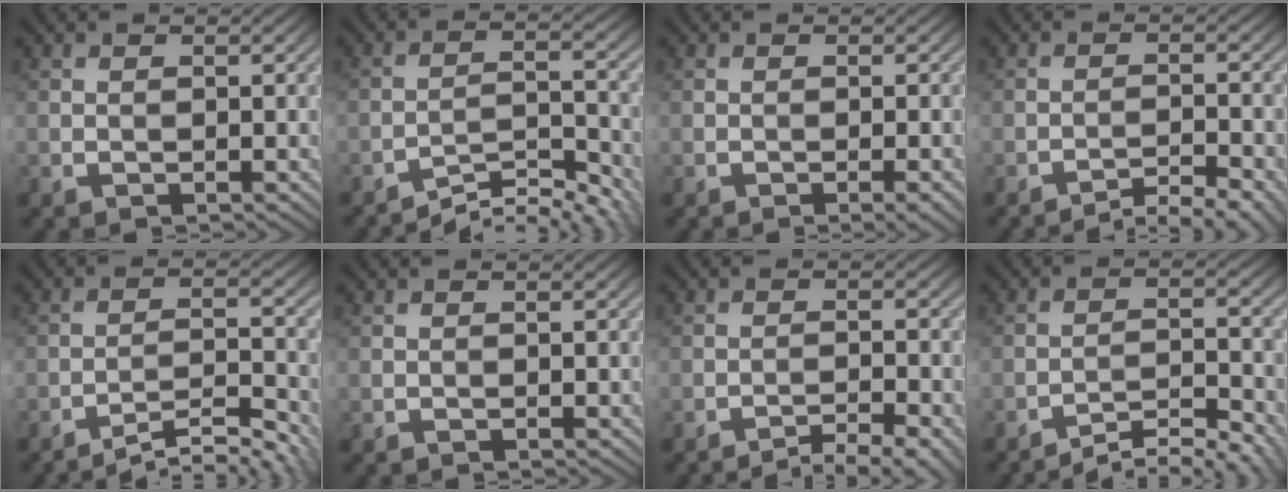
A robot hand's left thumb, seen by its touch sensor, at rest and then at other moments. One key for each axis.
{"total": 5.6, "fx": -5.1, "fy": 0.4, "fz": 2.3, "tx": -0.037, "ty": 0.003, "tz": -0.084}
{"total": 1.6, "fx": -0.8, "fy": 0.1, "fz": 1.3, "tx": -0.022, "ty": 0.003, "tz": -0.018}
{"total": 3.7, "fx": -3.2, "fy": -0.1, "fz": 1.8, "tx": -0.027, "ty": 0.008, "tz": -0.049}
{"total": 5.0, "fx": -4.3, "fy": 0.0, "fz": 2.6, "tx": -0.043, "ty": 0.004, "tz": -0.066}
{"total": 0.0}
{"total": 4.0, "fx": -3.4, "fy": 0.1, "fz": 2.2, "tx": -0.032, "ty": 0.008, "tz": -0.052}
{"total": 4.8, "fx": -4.3, "fy": 0.1, "fz": 2.0, "tx": -0.033, "ty": 0.007, "tz": -0.066}